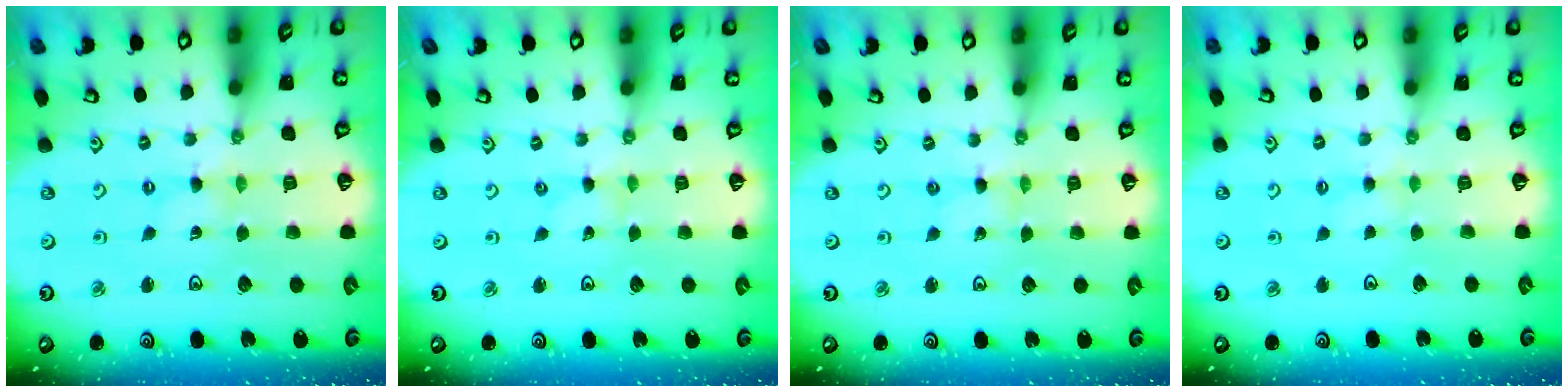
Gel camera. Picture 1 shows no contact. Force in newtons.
{"total": 0.0}
{"total": 1.6, "press": 1.6, "slide": 0.2}
{"total": 2.1, "press": 2.0, "slide": 0.4}